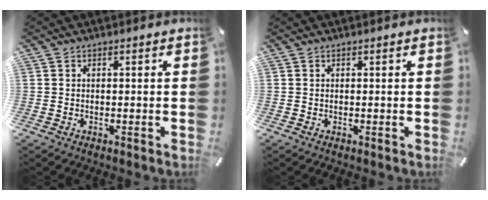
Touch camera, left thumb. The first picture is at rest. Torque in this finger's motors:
{"motor_torque": [-0.01, 0.01, -0.03, -0.01, 0.00]}